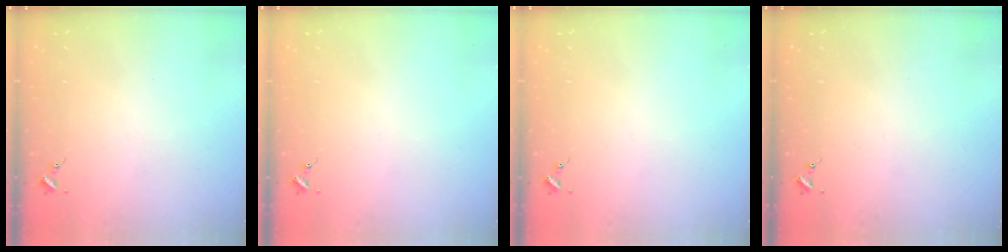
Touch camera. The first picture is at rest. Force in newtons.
{"total": 0.0}
{"total": 0.0}
{"total": 0.0}